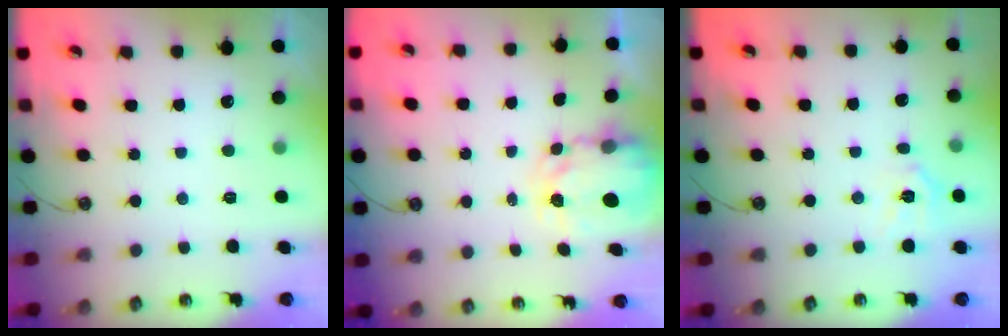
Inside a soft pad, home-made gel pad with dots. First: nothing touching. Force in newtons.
{"total": 3.9, "press": 3.9, "slide": 0.1}
{"total": 7.9, "press": 7.8, "slide": 0.9}